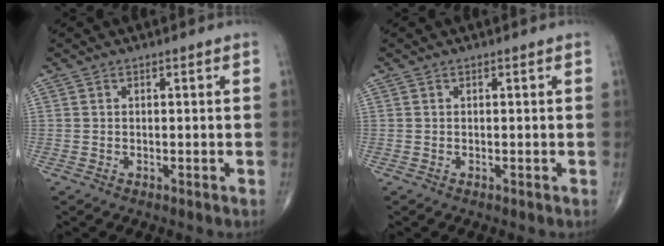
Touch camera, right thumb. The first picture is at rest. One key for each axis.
{"total": 0.0}